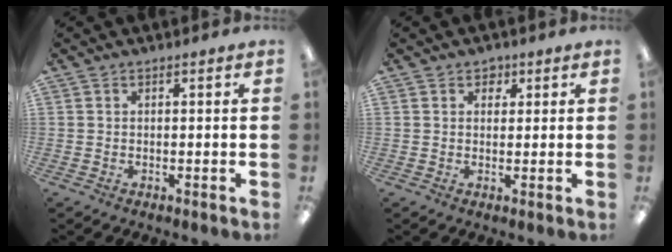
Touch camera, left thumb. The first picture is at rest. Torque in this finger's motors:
{"motor_torque": [-0.04, 0.00, -0.04, -0.03, 0.00]}